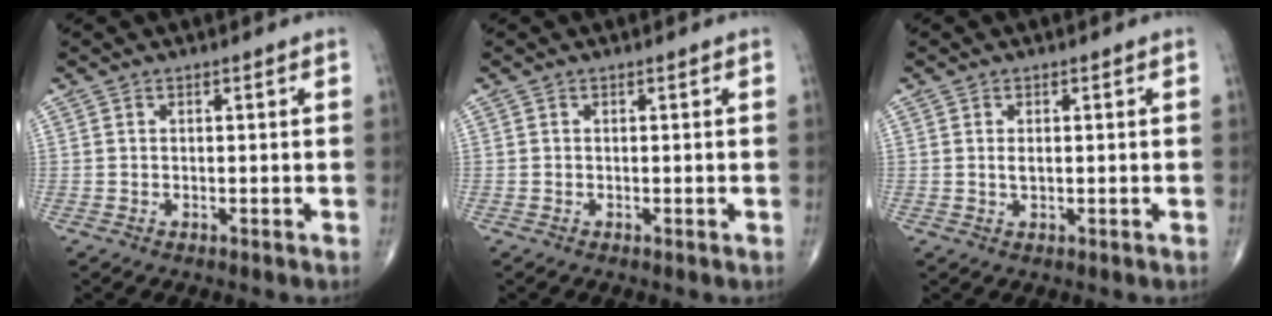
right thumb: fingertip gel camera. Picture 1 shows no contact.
{"total": 0.0}
{"total": 1.4, "force": [0.2, 0.7, 1.1], "torque": [-0.019, 0.000, 0.004]}